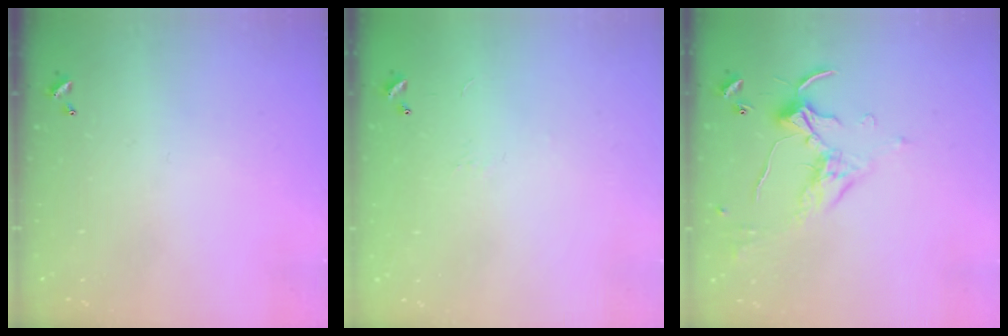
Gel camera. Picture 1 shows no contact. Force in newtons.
{"total": 7.1, "press": 7.1, "slide": 0.8}
{"total": 1.2, "press": 0.8, "slide": 0.8}